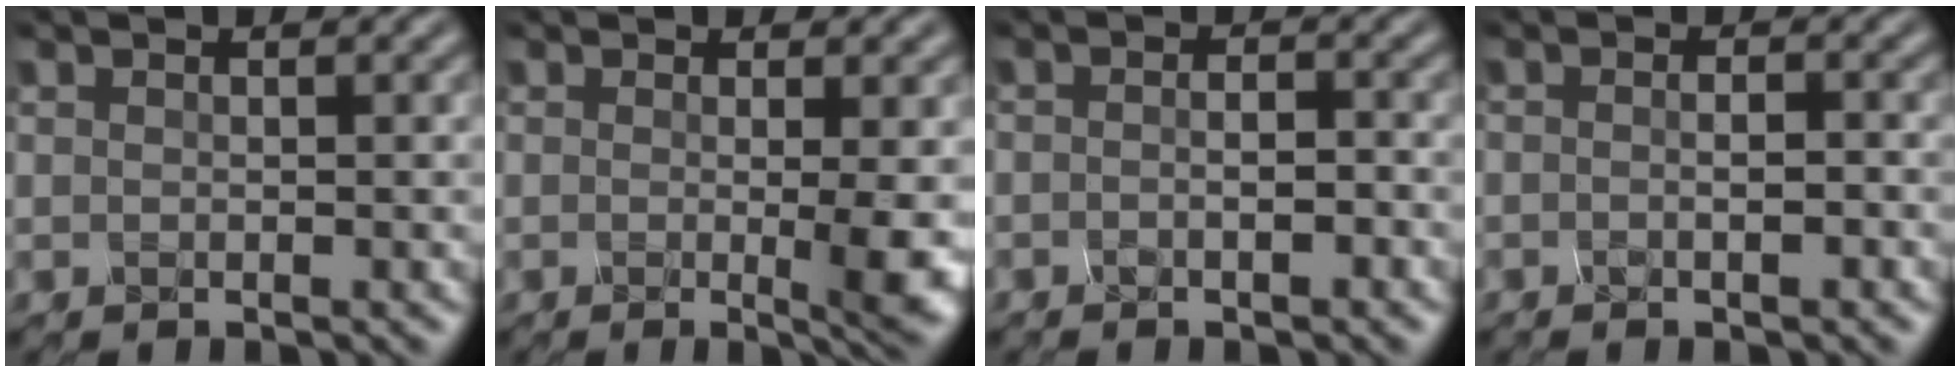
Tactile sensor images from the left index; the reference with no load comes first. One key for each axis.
{"total": 3.1, "fx": 0.1, "fy": 0.4, "fz": 3.1, "tx": -0.051, "ty": -0.012, "tz": 0.004}
{"total": 1.8, "fx": -1.0, "fy": 0.7, "fz": 1.3, "tx": -0.019, "ty": -0.002, "tz": -0.019}
{"total": 1.4, "fx": -0.9, "fy": 0.3, "fz": 1.0, "tx": -0.015, "ty": 0.000, "tz": -0.018}